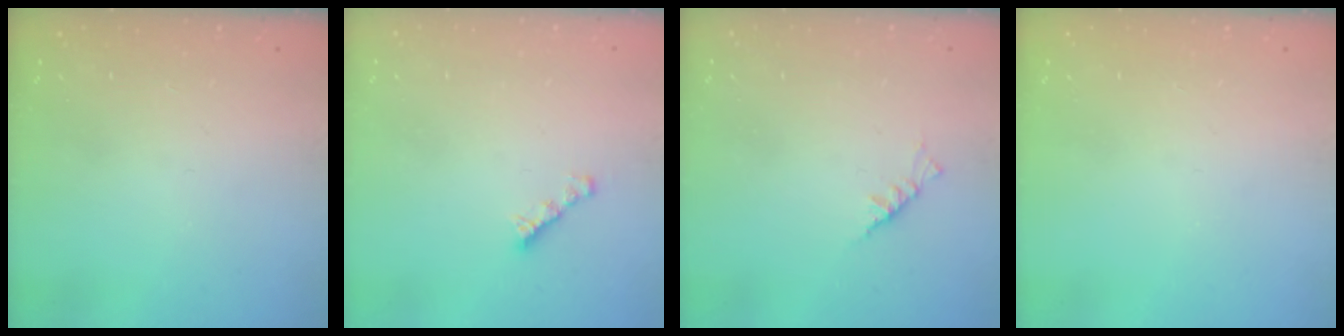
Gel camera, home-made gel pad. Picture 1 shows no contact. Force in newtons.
{"total": 3.0, "press": 3.0, "slide": 0.1}
{"total": 2.3, "press": 2.2, "slide": 0.5}
{"total": 0.0}